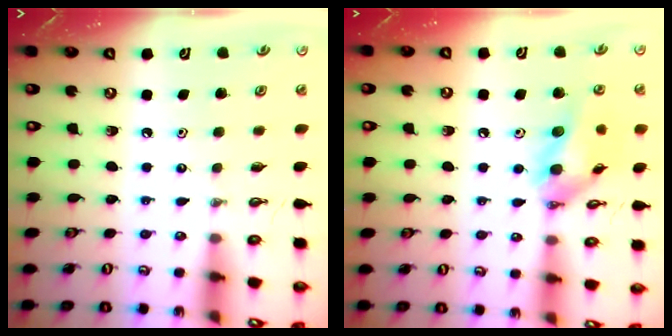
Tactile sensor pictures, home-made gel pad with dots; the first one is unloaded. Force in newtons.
{"total": 13.4, "press": 13.1, "slide": 2.6}